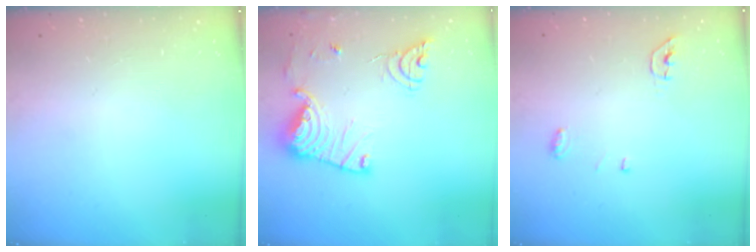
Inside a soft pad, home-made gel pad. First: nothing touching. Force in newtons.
{"total": 17.8, "press": 17.8, "slide": 1.6}
{"total": 4.4, "press": 4.3, "slide": 0.8}